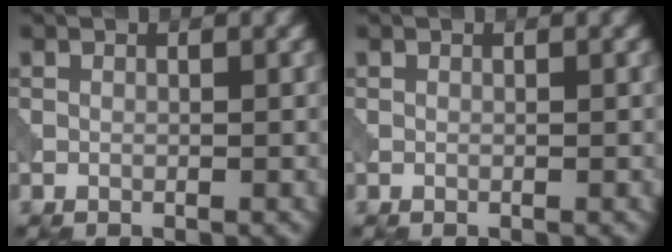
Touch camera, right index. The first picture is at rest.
{"total": 0.0}